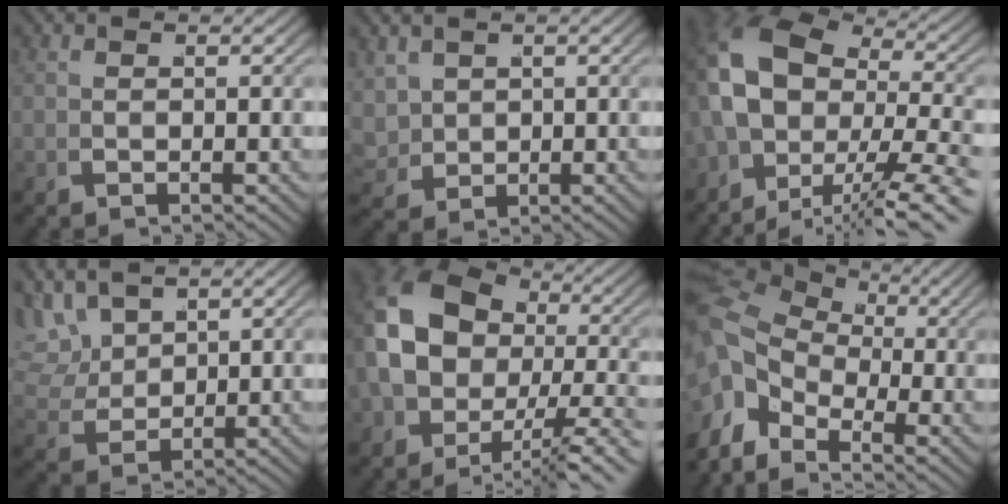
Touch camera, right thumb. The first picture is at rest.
{"total": 5.0, "force": [0.0, 3.9, 3.1], "torque": [-0.084, -0.029, 0.008]}
{"total": 10.4, "force": [-2.1, 6.9, 7.5], "torque": [-0.157, -0.022, -0.035]}
{"total": 6.4, "force": [1.4, 4.7, 4.2], "torque": [-0.089, -0.004, 0.022]}
{"total": 11.8, "force": [-2.7, 9.2, 7.0], "torque": [-0.162, -0.025, -0.036]}
{"total": 7.4, "force": [0.3, 5.1, 5.3], "torque": [-0.091, -0.001, -0.012]}